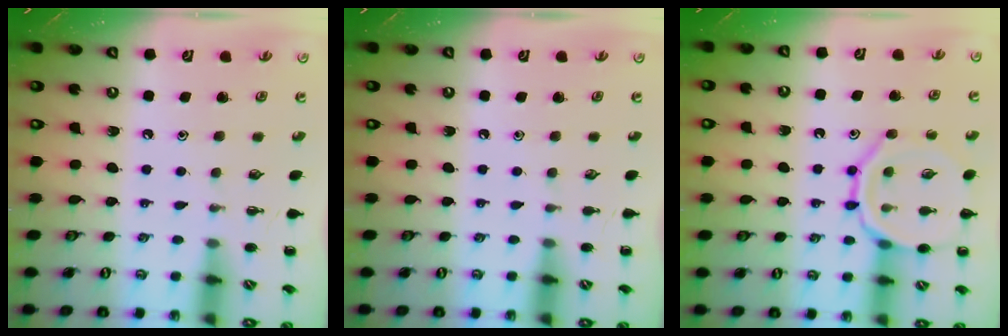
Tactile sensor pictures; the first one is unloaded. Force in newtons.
{"total": 0.0}
{"total": 12.8, "press": 12.8, "slide": 0.8}